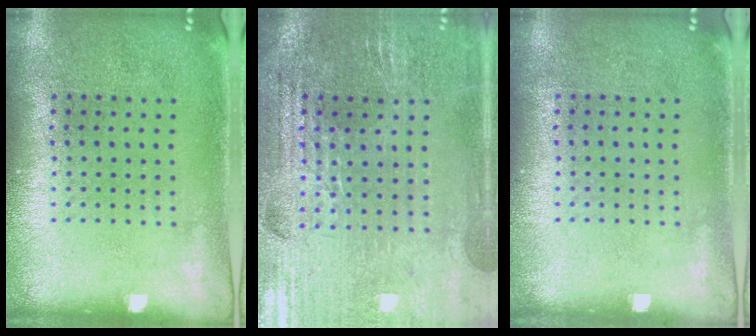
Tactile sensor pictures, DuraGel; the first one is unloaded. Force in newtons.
{"total": 2.9, "press": 2.8, "slide": 0.5}
{"total": 0.0}